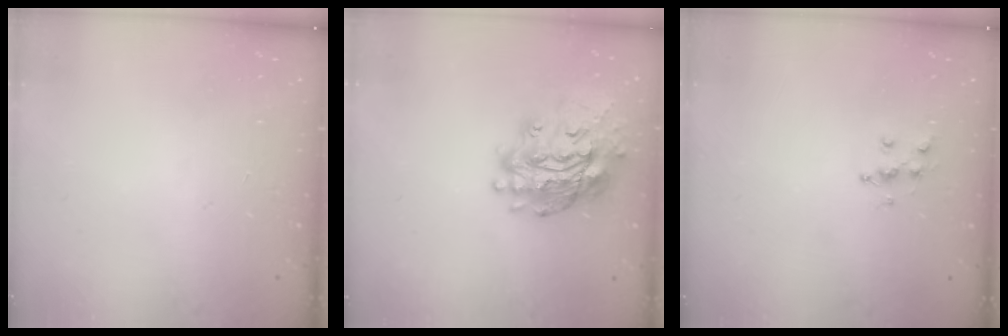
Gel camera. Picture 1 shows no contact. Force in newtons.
{"total": 20.0, "press": 19.9, "slide": 2.0}
{"total": 6.1, "press": 6.1, "slide": 0.4}